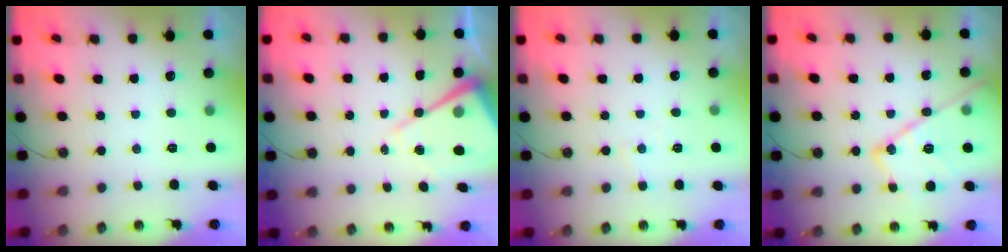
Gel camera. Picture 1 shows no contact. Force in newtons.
{"total": 12.2, "press": 12.1, "slide": 1.3}
{"total": 3.0, "press": 2.9, "slide": 0.6}
{"total": 17.4, "press": 17.4, "slide": 1.3}